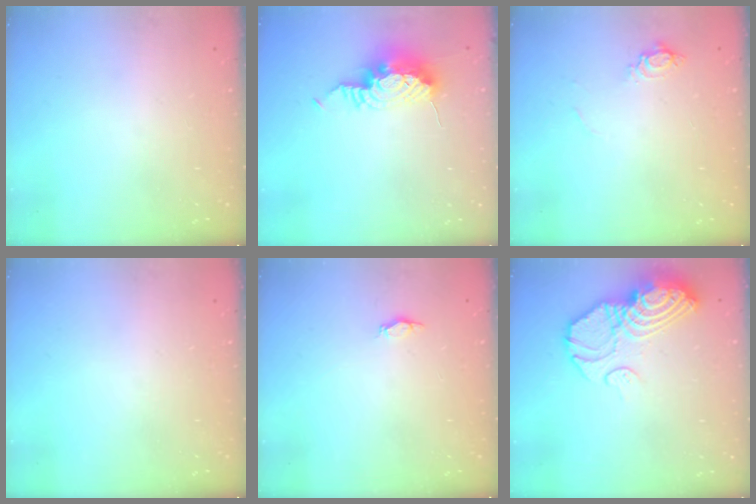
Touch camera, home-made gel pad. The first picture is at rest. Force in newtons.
{"total": 16.0, "press": 12.5, "slide": 10.1}
{"total": 6.9, "press": 6.8, "slide": 0.7}
{"total": 0.0}
{"total": 4.0, "press": 3.7, "slide": 1.6}
{"total": 15.0, "press": 14.9, "slide": 1.6}